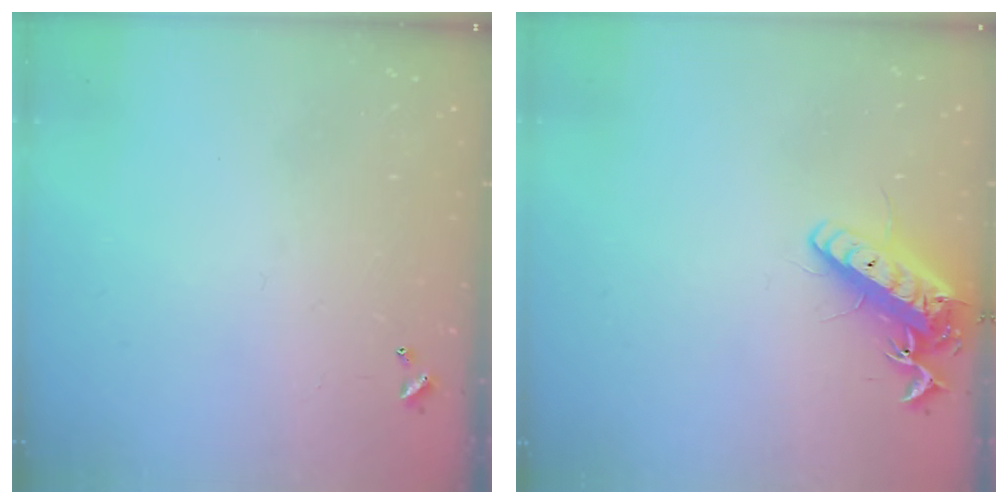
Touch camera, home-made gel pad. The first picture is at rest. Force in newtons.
{"total": 14.5, "press": 14.2, "slide": 2.8}